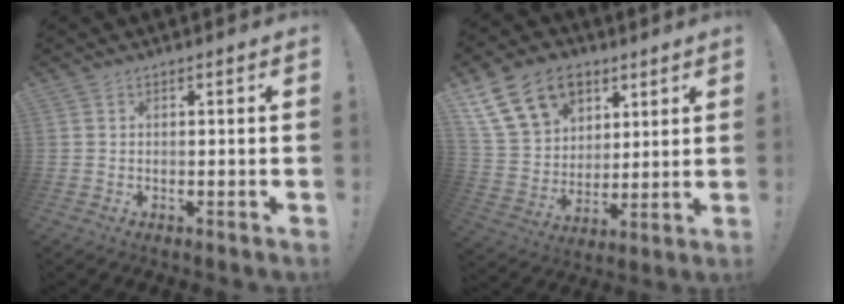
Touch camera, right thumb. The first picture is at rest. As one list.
[{"total": 18.3, "force": [9.2, 13.1, 8.9], "torque": [-0.142, -0.039, 0.181]}]